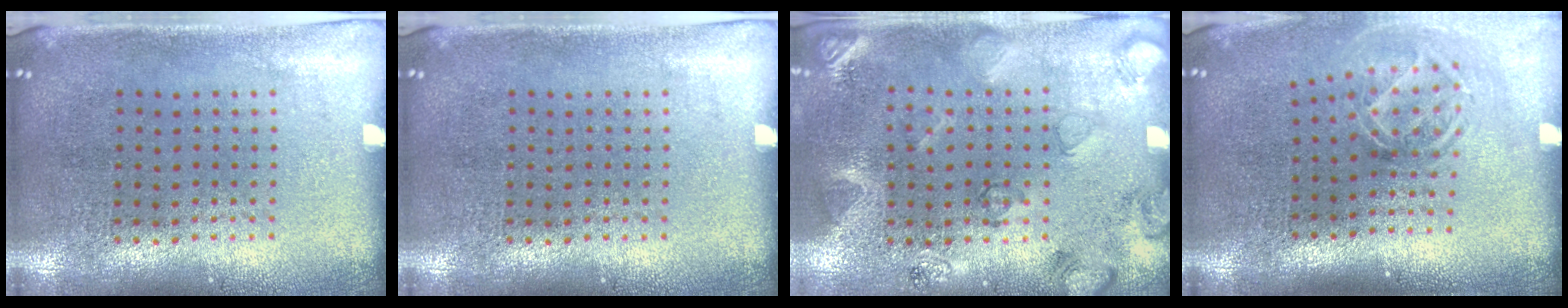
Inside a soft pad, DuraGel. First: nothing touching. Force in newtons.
{"total": 0.0}
{"total": 2.1, "press": 1.9, "slide": 1.0}
{"total": 1.8, "press": 1.3, "slide": 1.3}